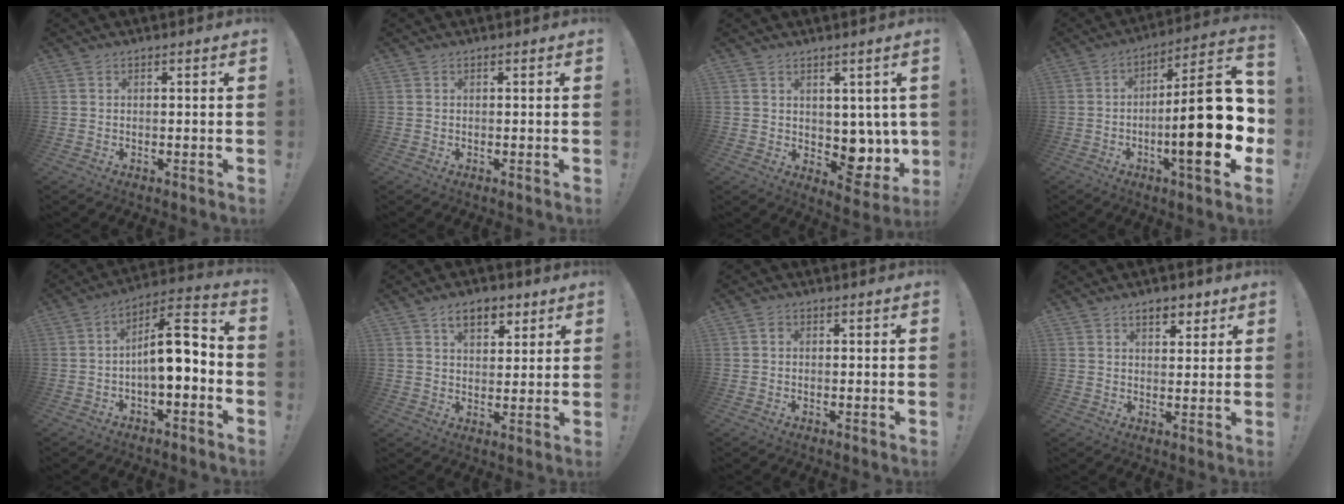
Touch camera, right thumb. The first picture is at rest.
{"total": 0.0}
{"total": 8.6, "force": [0.3, 7.0, 4.9], "torque": [-0.034, -0.015, 0.021]}
{"total": 24.9, "force": [-3.6, 6.6, 23.8], "torque": [-0.348, 0.012, -0.055]}
{"total": 11.3, "force": [-1.0, 4.1, 10.5], "torque": [-0.155, 0.007, -0.016]}
{"total": 8.3, "force": [4.6, 5.2, 4.5], "torque": [-0.059, -0.013, 0.082]}
{"total": 0.9, "force": [0.1, 0.9, 0.2], "torque": [-0.004, 0.006, 0.002]}
{"total": 5.3, "force": [3.5, 2.9, 2.8], "torque": [-0.030, -0.013, 0.059]}